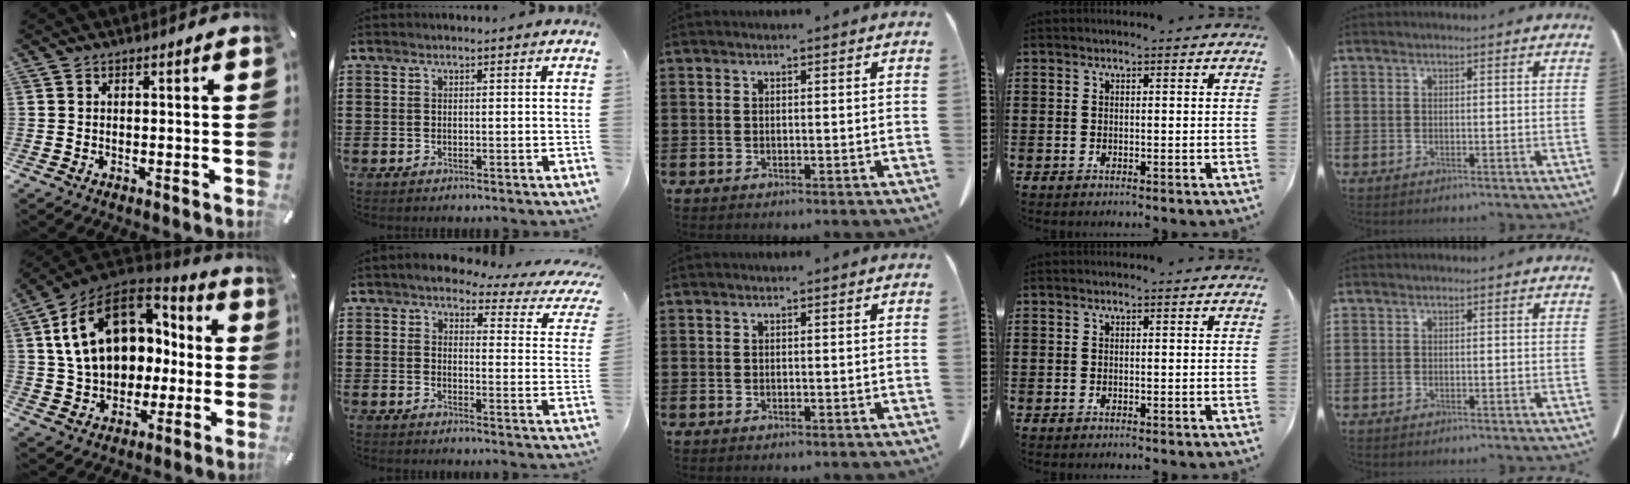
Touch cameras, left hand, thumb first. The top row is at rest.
{"thumb": {"total": 20.0, "force": [4.2, 14.8, 12.8], "torque": [-0.254, -0.002, 0.078]}, "index": {"total": 4.7, "force": [3.9, 1.0, 2.4], "torque": [-0.058, -0.020, 0.061]}}